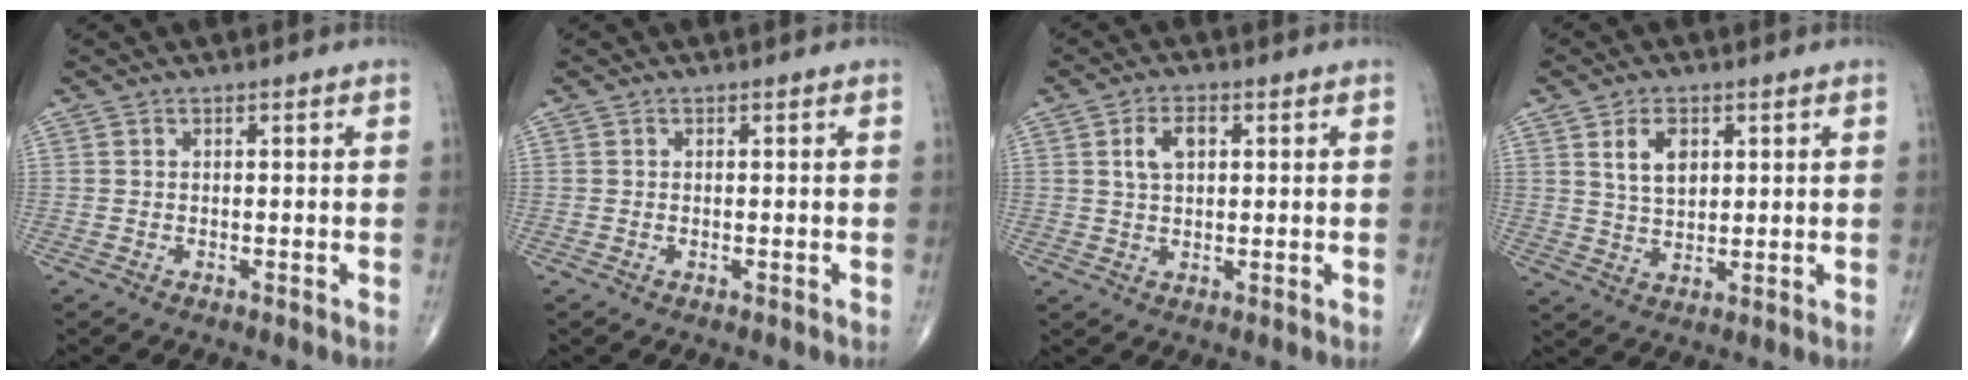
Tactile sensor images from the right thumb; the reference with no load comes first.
{"total": 0.0}
{"total": 4.5, "force": [1.3, 2.7, 3.4], "torque": [-0.062, 0.004, 0.022]}
{"total": 6.0, "force": [2.3, 3.7, 4.2], "torque": [-0.063, -0.014, 0.046]}